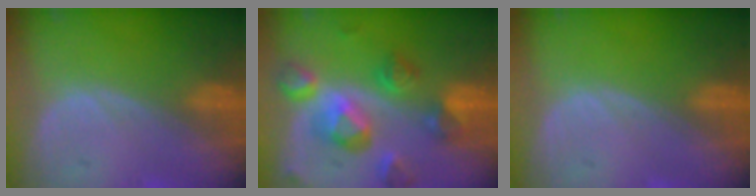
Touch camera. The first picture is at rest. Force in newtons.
{"total": 10.4, "press": 9.3, "slide": 4.7}
{"total": 0.0}